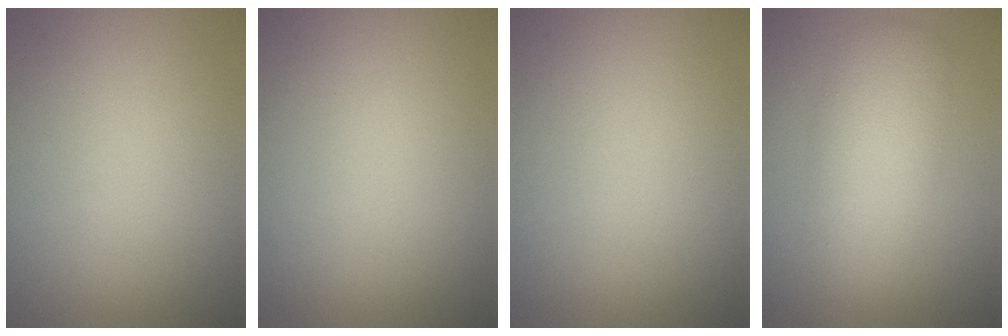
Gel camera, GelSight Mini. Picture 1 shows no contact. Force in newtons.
{"total": 0.0}
{"total": 0.0}
{"total": 5.3, "press": 5.3, "slide": 0.0}